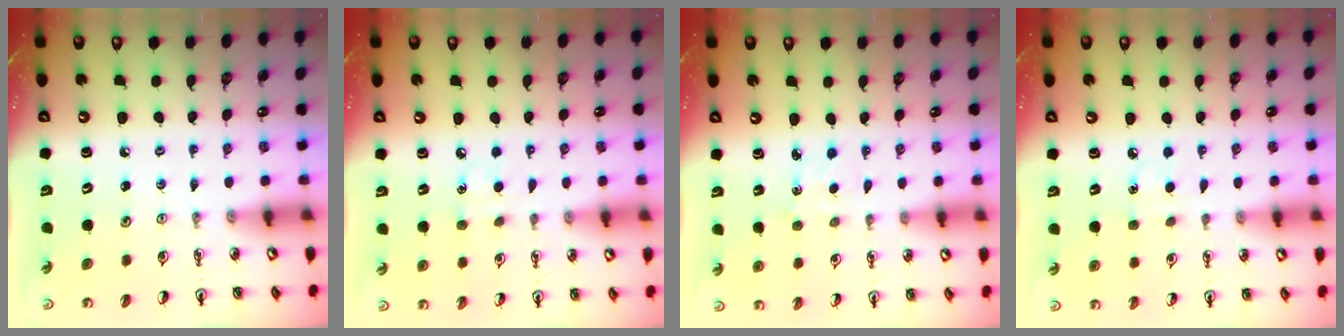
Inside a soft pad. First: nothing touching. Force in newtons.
{"total": 6.8, "press": 6.8, "slide": 0.7}
{"total": 2.2, "press": 2.2, "slide": 0.3}
{"total": 5.0, "press": 5.0, "slide": 0.4}